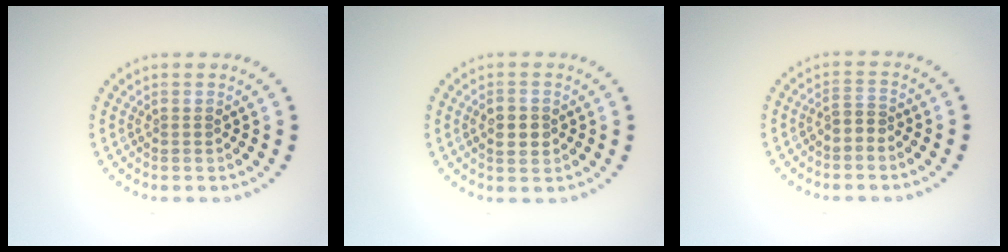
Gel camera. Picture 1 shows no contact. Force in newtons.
{"total": 2.0, "press": 2.0, "slide": 0.1}
{"total": 1.4, "press": 1.3, "slide": 0.7}